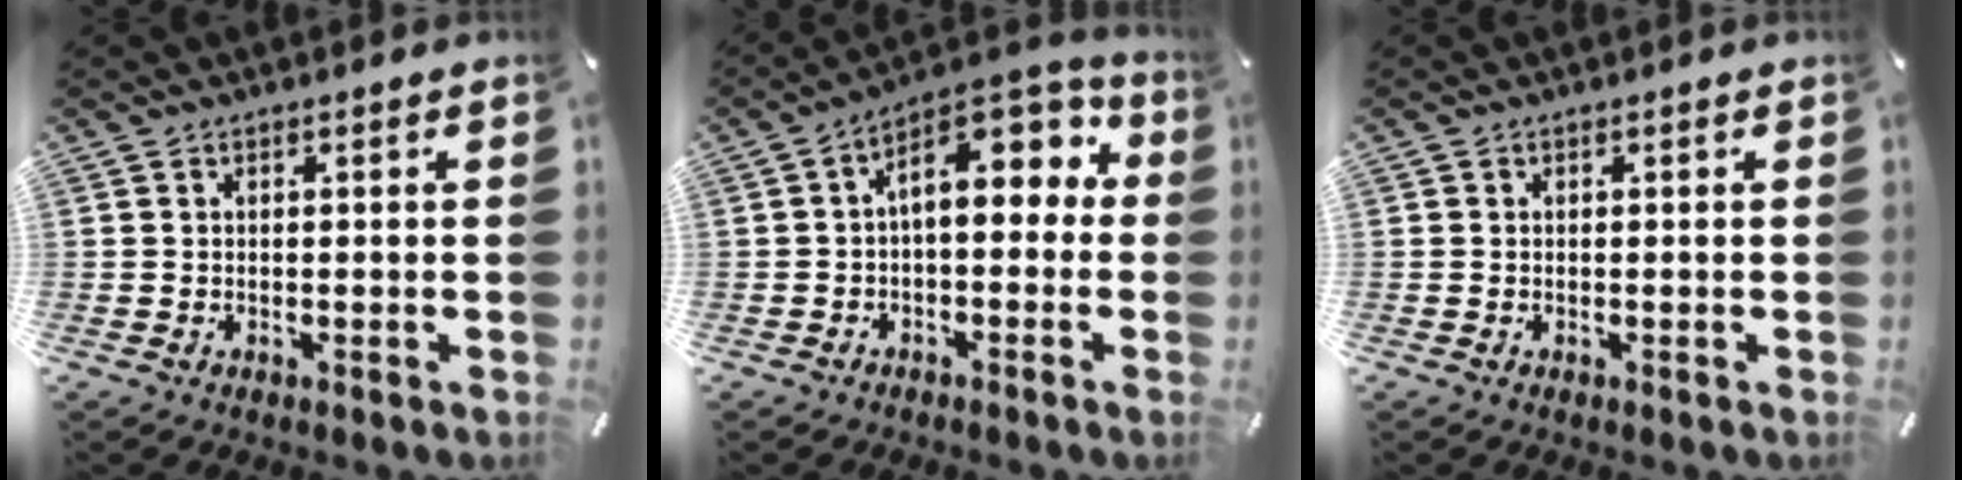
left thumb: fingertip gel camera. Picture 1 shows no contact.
{"total": 10.9, "force": [3.6, 5.9, 8.5], "torque": [-0.119, -0.031, 0.061]}
{"total": 0.0}